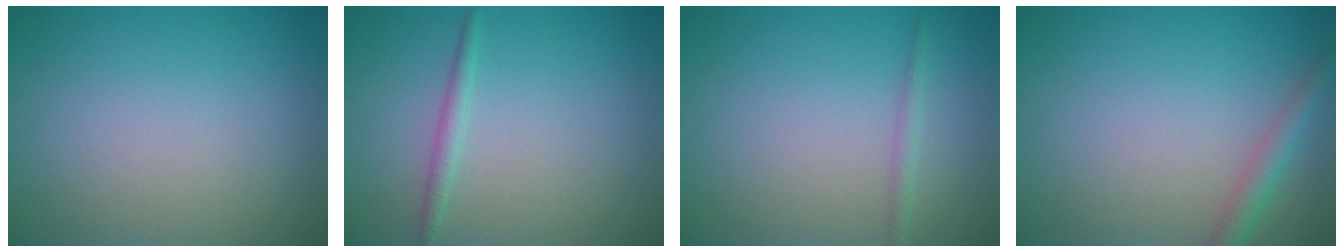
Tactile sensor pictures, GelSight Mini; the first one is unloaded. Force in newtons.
{"total": 1.3, "press": 1.3, "slide": 0.1}
{"total": 1.1, "press": 1.1, "slide": 0.1}
{"total": 2.4, "press": 2.4, "slide": 0.2}